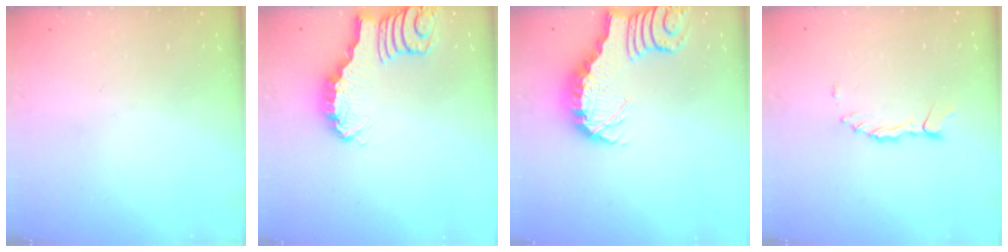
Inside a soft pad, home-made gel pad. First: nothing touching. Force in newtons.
{"total": 2.7, "press": 2.7, "slide": 0.4}
{"total": 3.0, "press": 2.9, "slide": 0.6}
{"total": 1.4, "press": 1.4, "slide": 0.2}